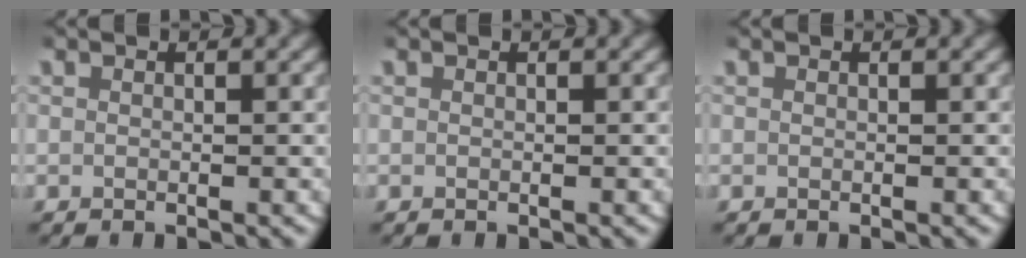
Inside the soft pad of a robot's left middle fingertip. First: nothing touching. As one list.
[{"total": 0.0}, {"total": 0.0}]